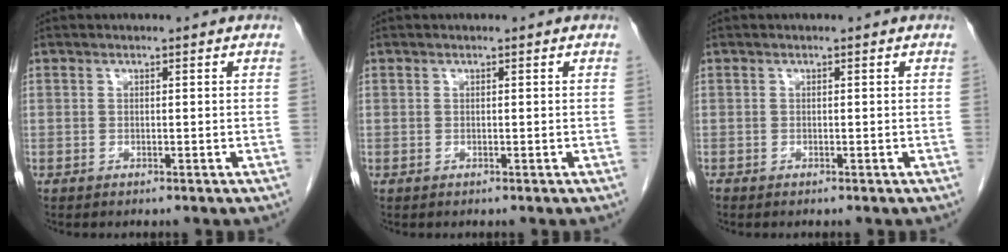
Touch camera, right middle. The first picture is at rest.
{"total": 0.0}
{"total": 0.0}